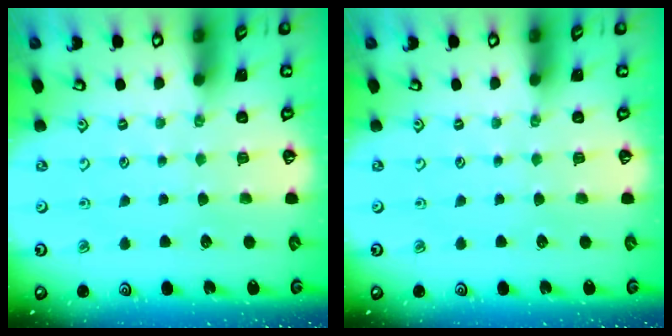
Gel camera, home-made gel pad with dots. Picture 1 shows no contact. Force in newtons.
{"total": 0.0}